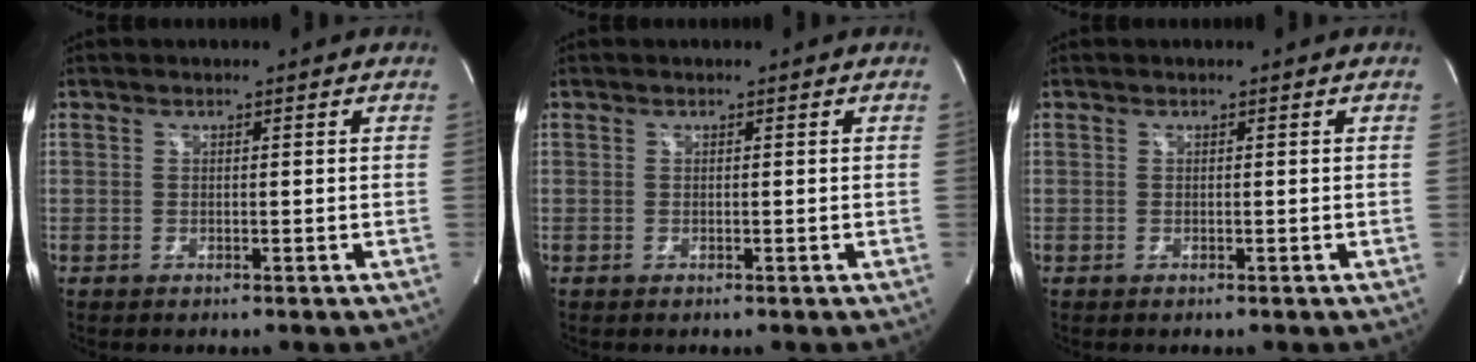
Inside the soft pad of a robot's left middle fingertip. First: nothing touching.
{"total": 0.0}
{"total": 0.0}